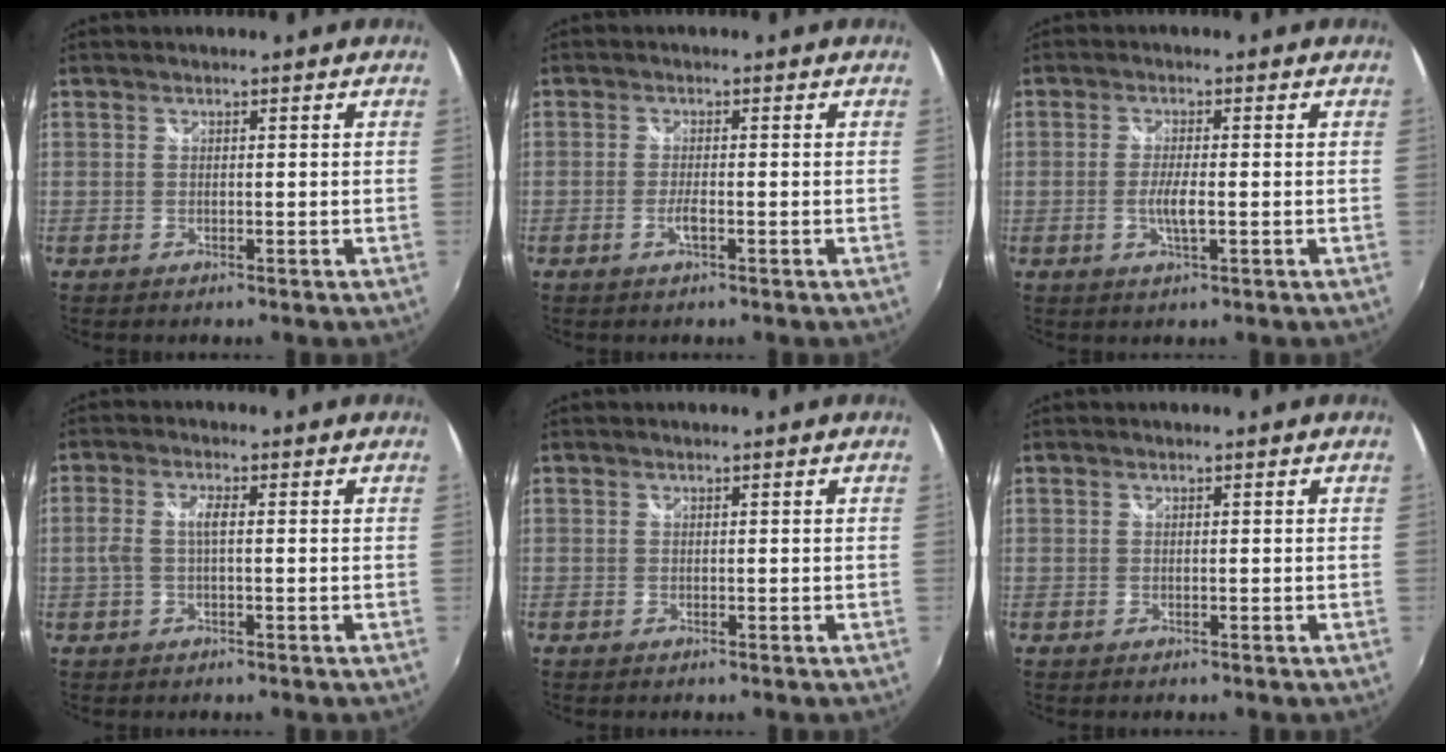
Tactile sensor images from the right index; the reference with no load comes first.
{"total": 2.1, "force": [-0.9, 0.2, 1.8], "torque": [-0.040, -0.004, -0.017]}
{"total": 3.6, "force": [-0.8, 0.5, 3.5], "torque": [-0.067, -0.007, -0.015]}
{"total": 3.3, "force": [-0.2, 0.8, 3.2], "torque": [-0.067, 0.004, -0.002]}
{"total": 0.0}
{"total": 0.0}